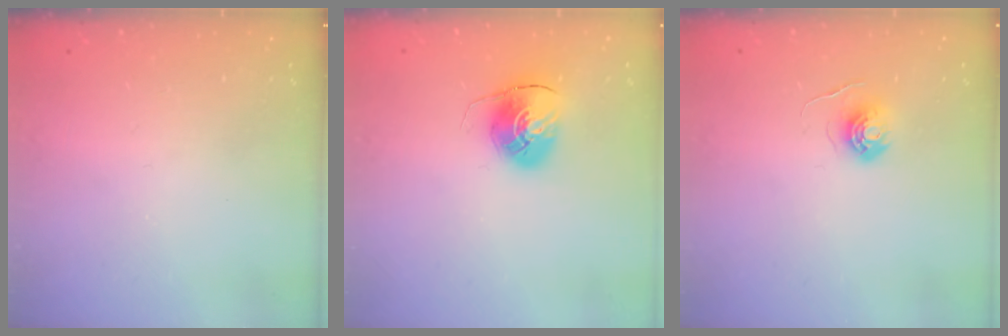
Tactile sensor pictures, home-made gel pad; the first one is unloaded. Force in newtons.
{"total": 8.6, "press": 8.6, "slide": 0.6}
{"total": 5.8, "press": 5.8, "slide": 0.3}